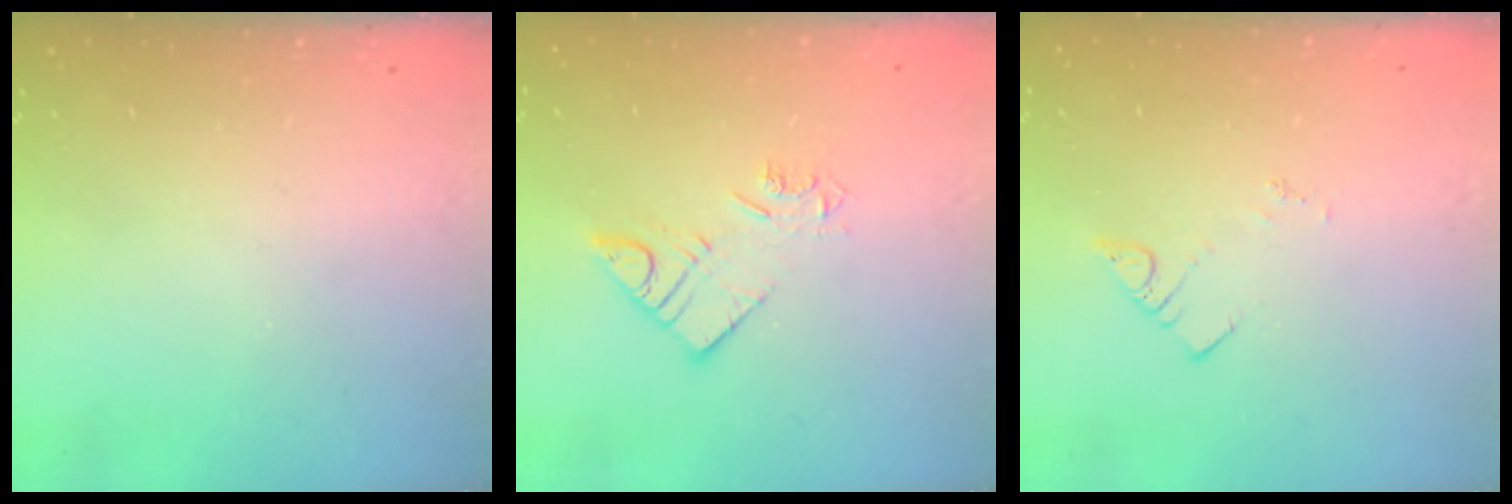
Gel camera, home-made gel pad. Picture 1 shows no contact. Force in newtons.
{"total": 8.7, "press": 8.7, "slide": 0.7}
{"total": 2.1, "press": 2.0, "slide": 0.4}